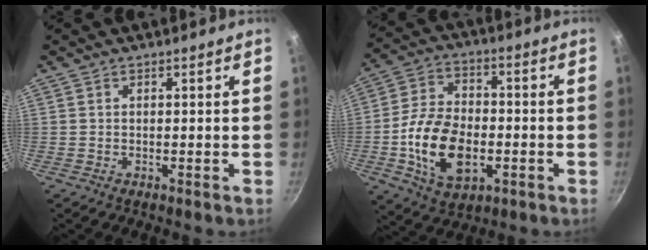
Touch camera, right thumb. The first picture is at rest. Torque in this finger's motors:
{"motor_torque": [0.02, 0.93, 0.25, 0.02, 0.38]}